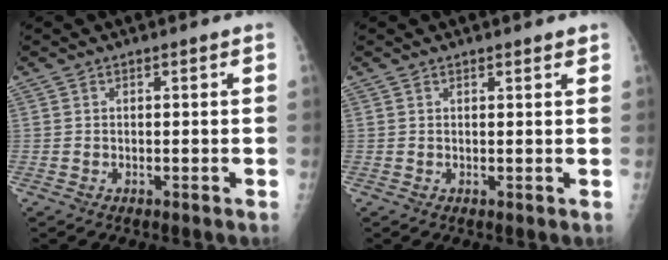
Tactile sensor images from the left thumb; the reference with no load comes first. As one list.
[{"total": 1.5, "force": [1.3, 0.3, 0.7], "torque": [-0.003, -0.002, 0.016]}]